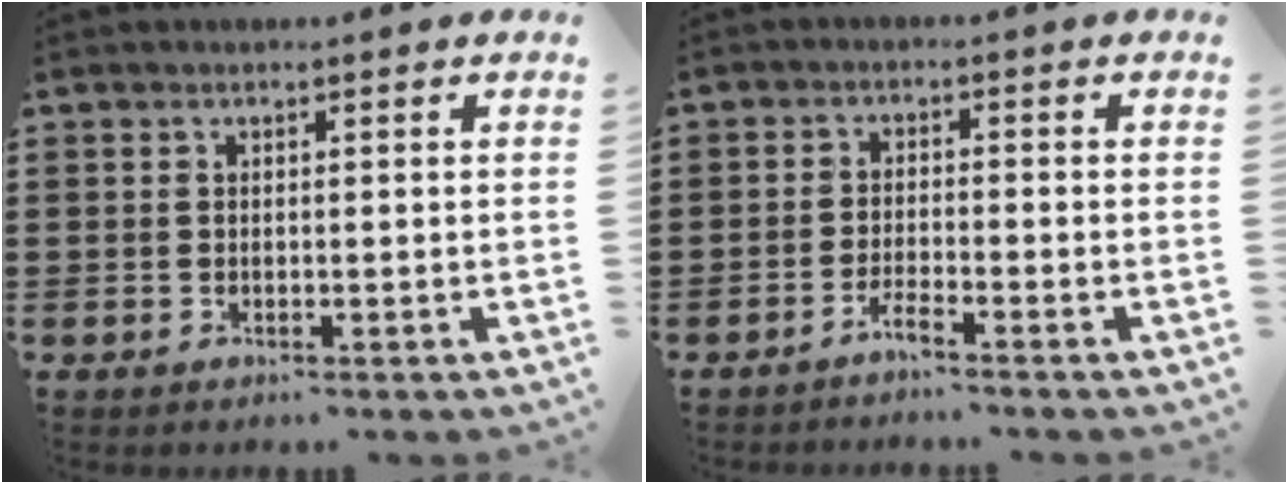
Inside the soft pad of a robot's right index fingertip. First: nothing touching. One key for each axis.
{"total": 2.2, "fx": -2.0, "fy": -0.3, "fz": 0.9, "tx": -0.018, "ty": 0.001, "tz": -0.037}